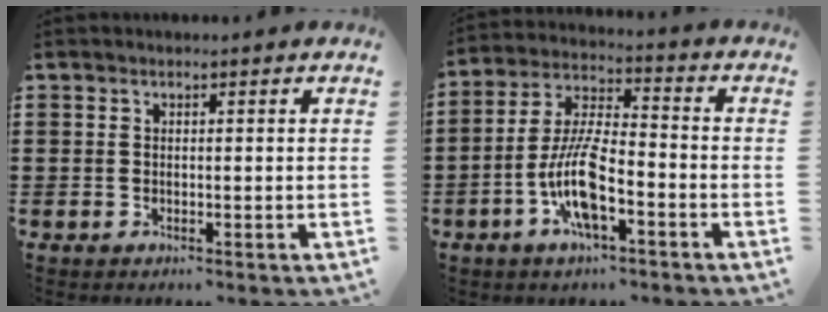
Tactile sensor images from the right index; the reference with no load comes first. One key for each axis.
{"total": 10.4, "fx": -3.9, "fy": 3.3, "fz": 9.1, "tx": -0.201, "ty": -0.003, "tz": -0.077}